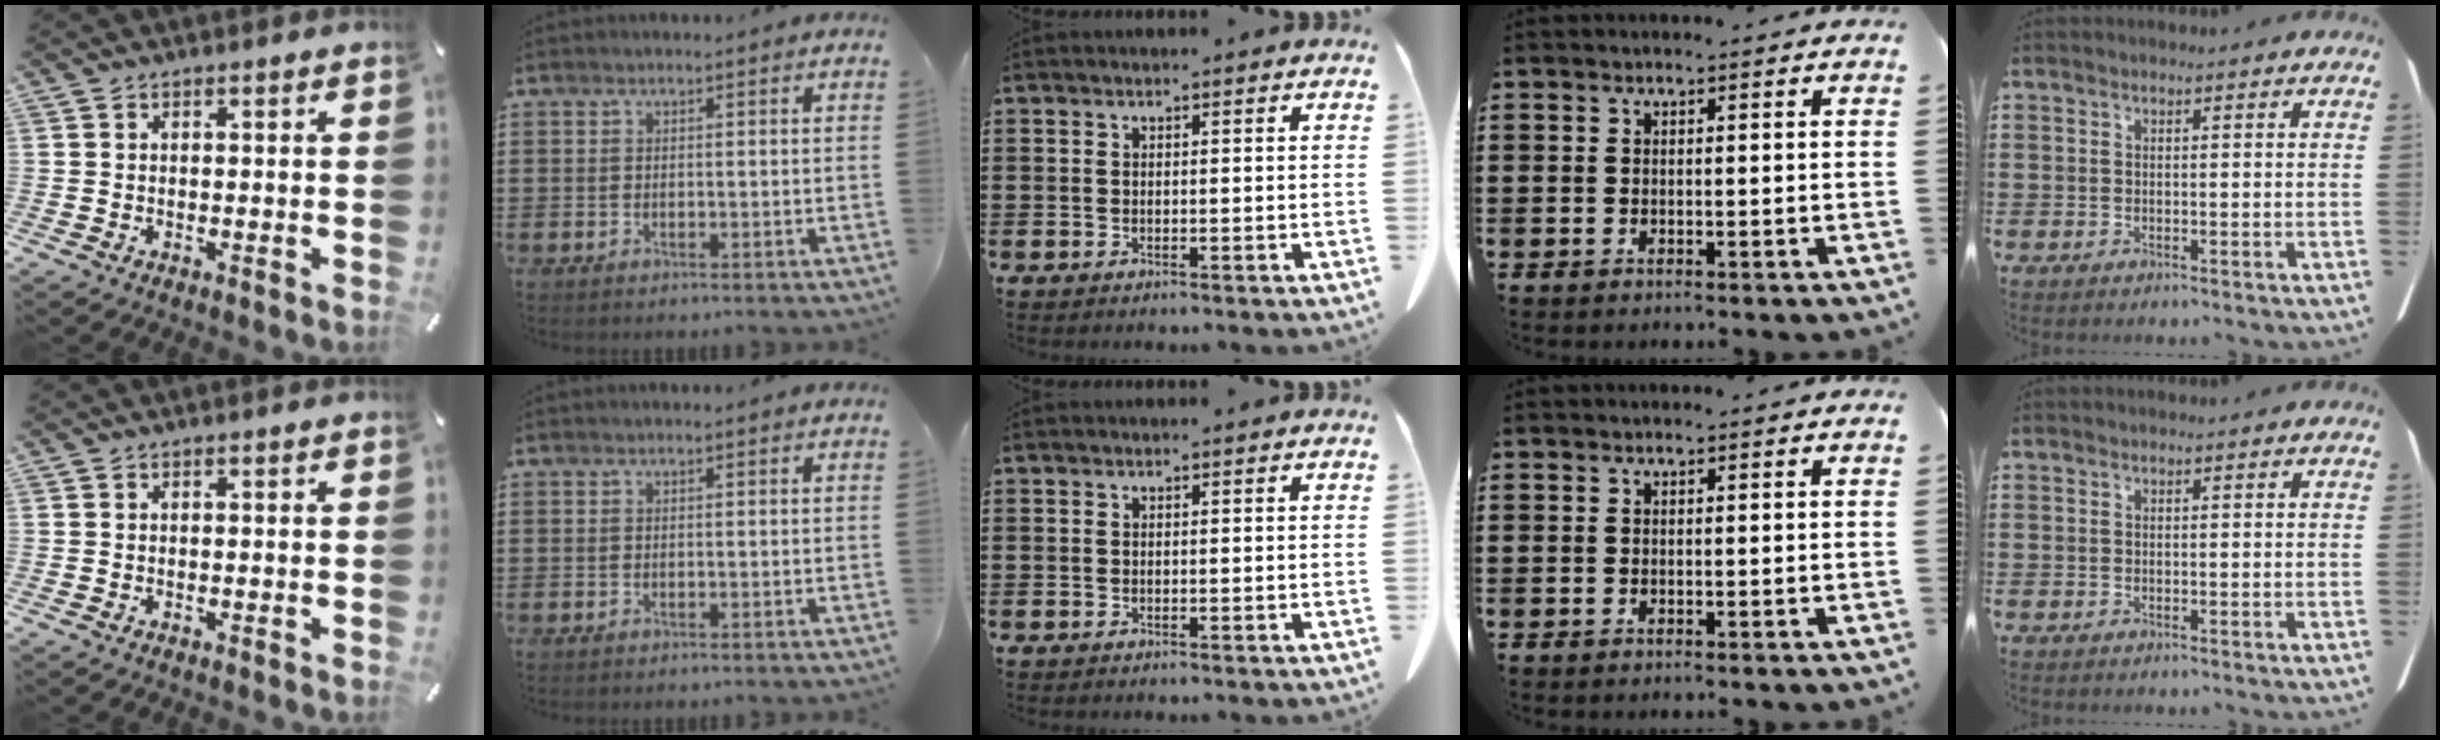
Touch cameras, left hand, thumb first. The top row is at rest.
{}